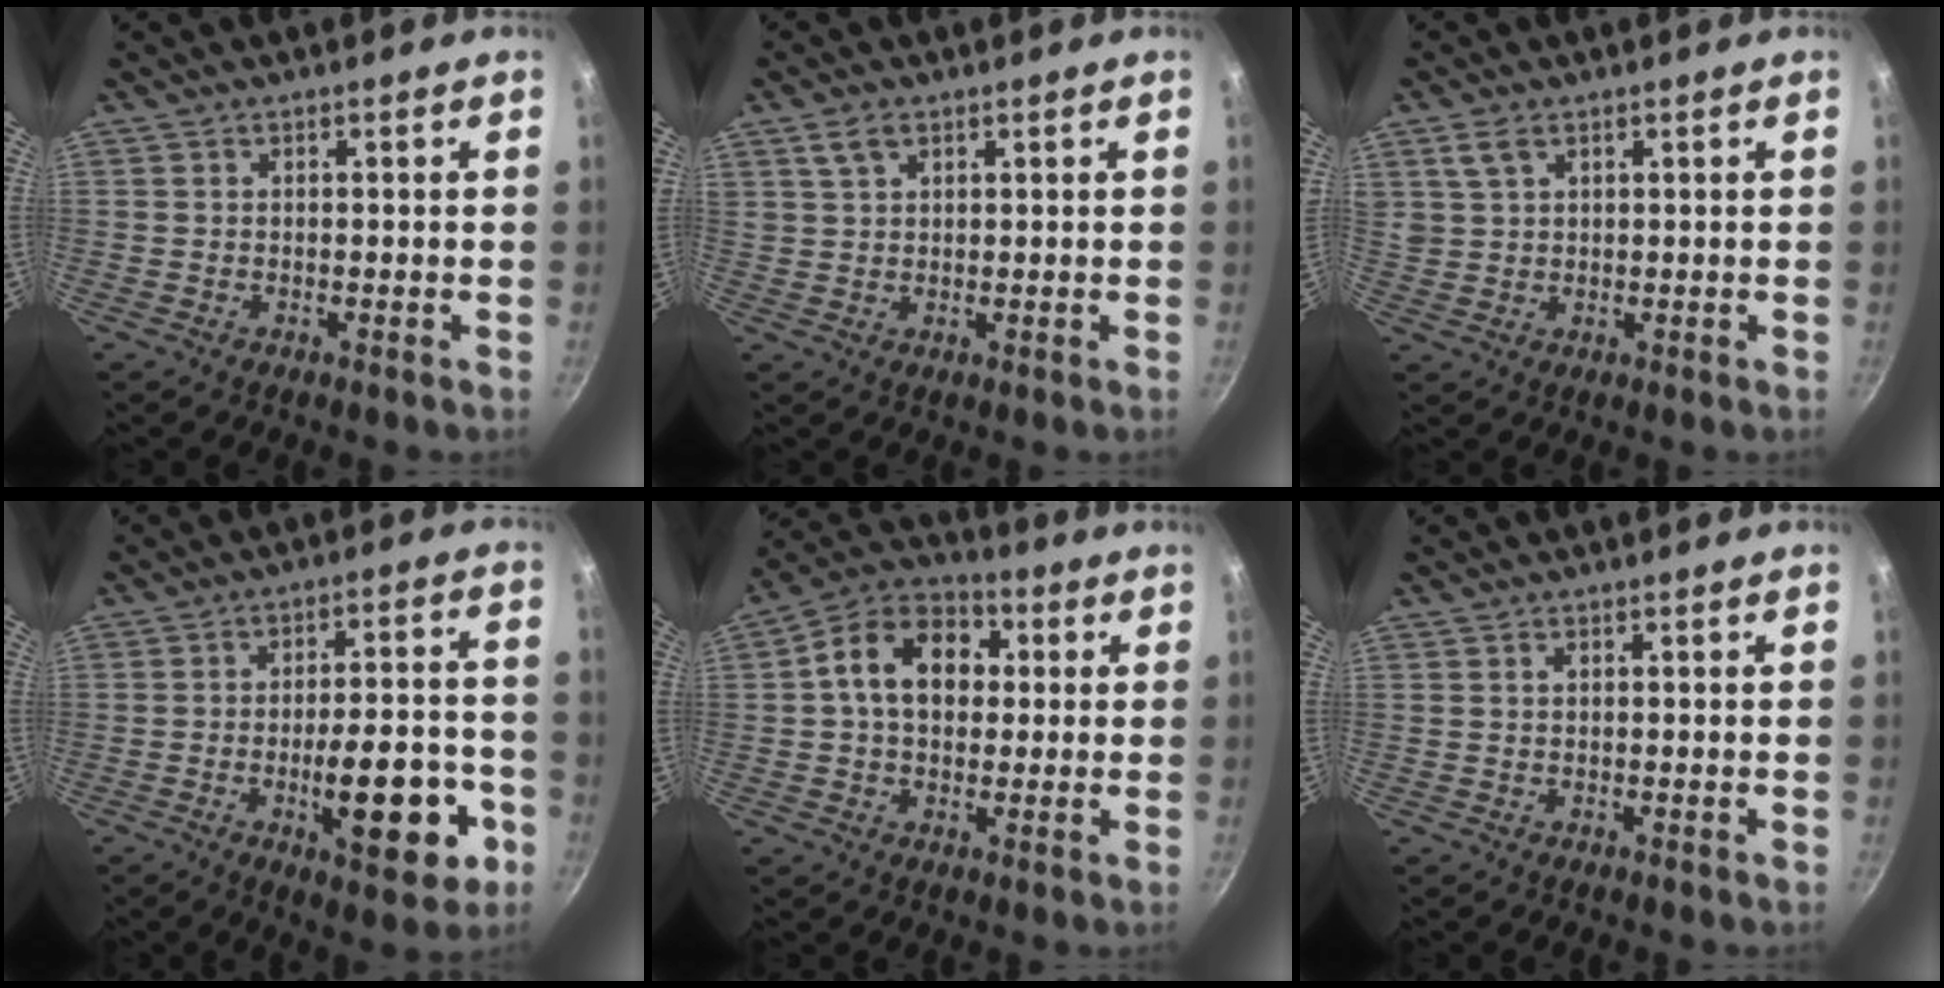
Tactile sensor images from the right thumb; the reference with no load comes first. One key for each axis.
{"total": 3.6, "fx": 2.0, "fy": 2.1, "fz": 2.1, "tx": -0.031, "ty": 0.000, "tz": 0.040}
{"total": 3.9, "fx": 2.1, "fy": 2.4, "fz": 2.3, "tx": -0.038, "ty": -0.001, "tz": 0.047}
{"total": 16.2, "fx": -5.6, "fy": 6.1, "fz": 13.9, "tx": -0.161, "ty": 0.030, "tz": -0.072}
{"total": 13.5, "fx": 1.9, "fy": 9.8, "fz": 9.1, "tx": -0.111, "ty": 0.025, "tz": 0.010}
{"total": 0.7, "fx": 0.2, "fy": 0.4, "fz": 0.5, "tx": -0.010, "ty": 0.002, "tz": 0.004}